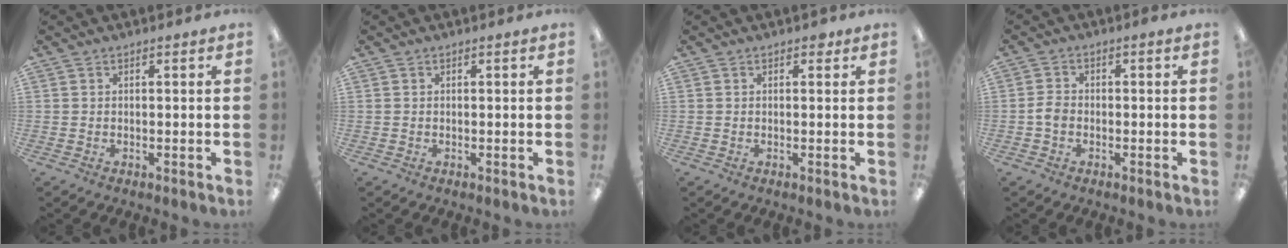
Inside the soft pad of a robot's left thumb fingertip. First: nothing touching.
{"total": 0.0}
{"total": 1.2, "force": [0.6, 0.8, 0.7], "torque": [-0.008, 0.000, 0.008]}
{"total": 2.8, "force": [-0.8, 1.8, 2.0], "torque": [-0.035, 0.007, -0.015]}